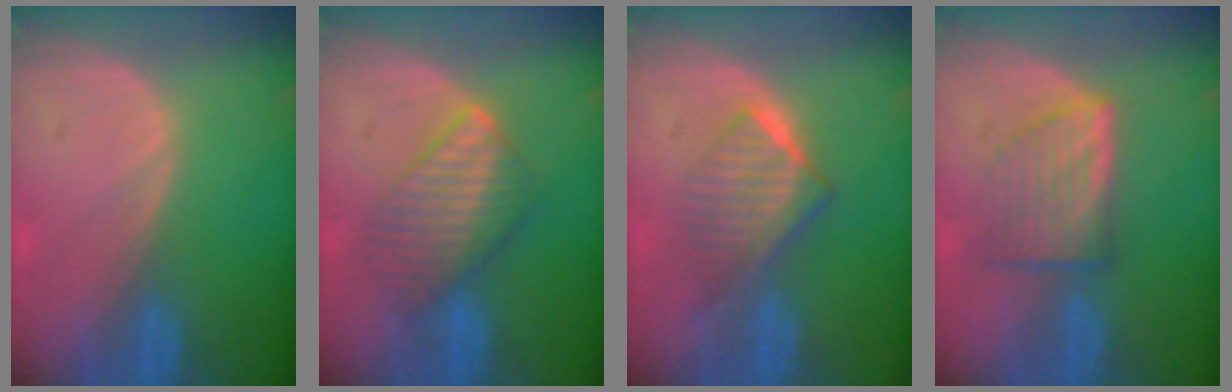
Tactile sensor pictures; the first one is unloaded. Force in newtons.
{"total": 6.6, "press": 6.6, "slide": 0.6}
{"total": 6.5, "press": 5.9, "slide": 2.7}
{"total": 6.3, "press": 6.0, "slide": 1.7}